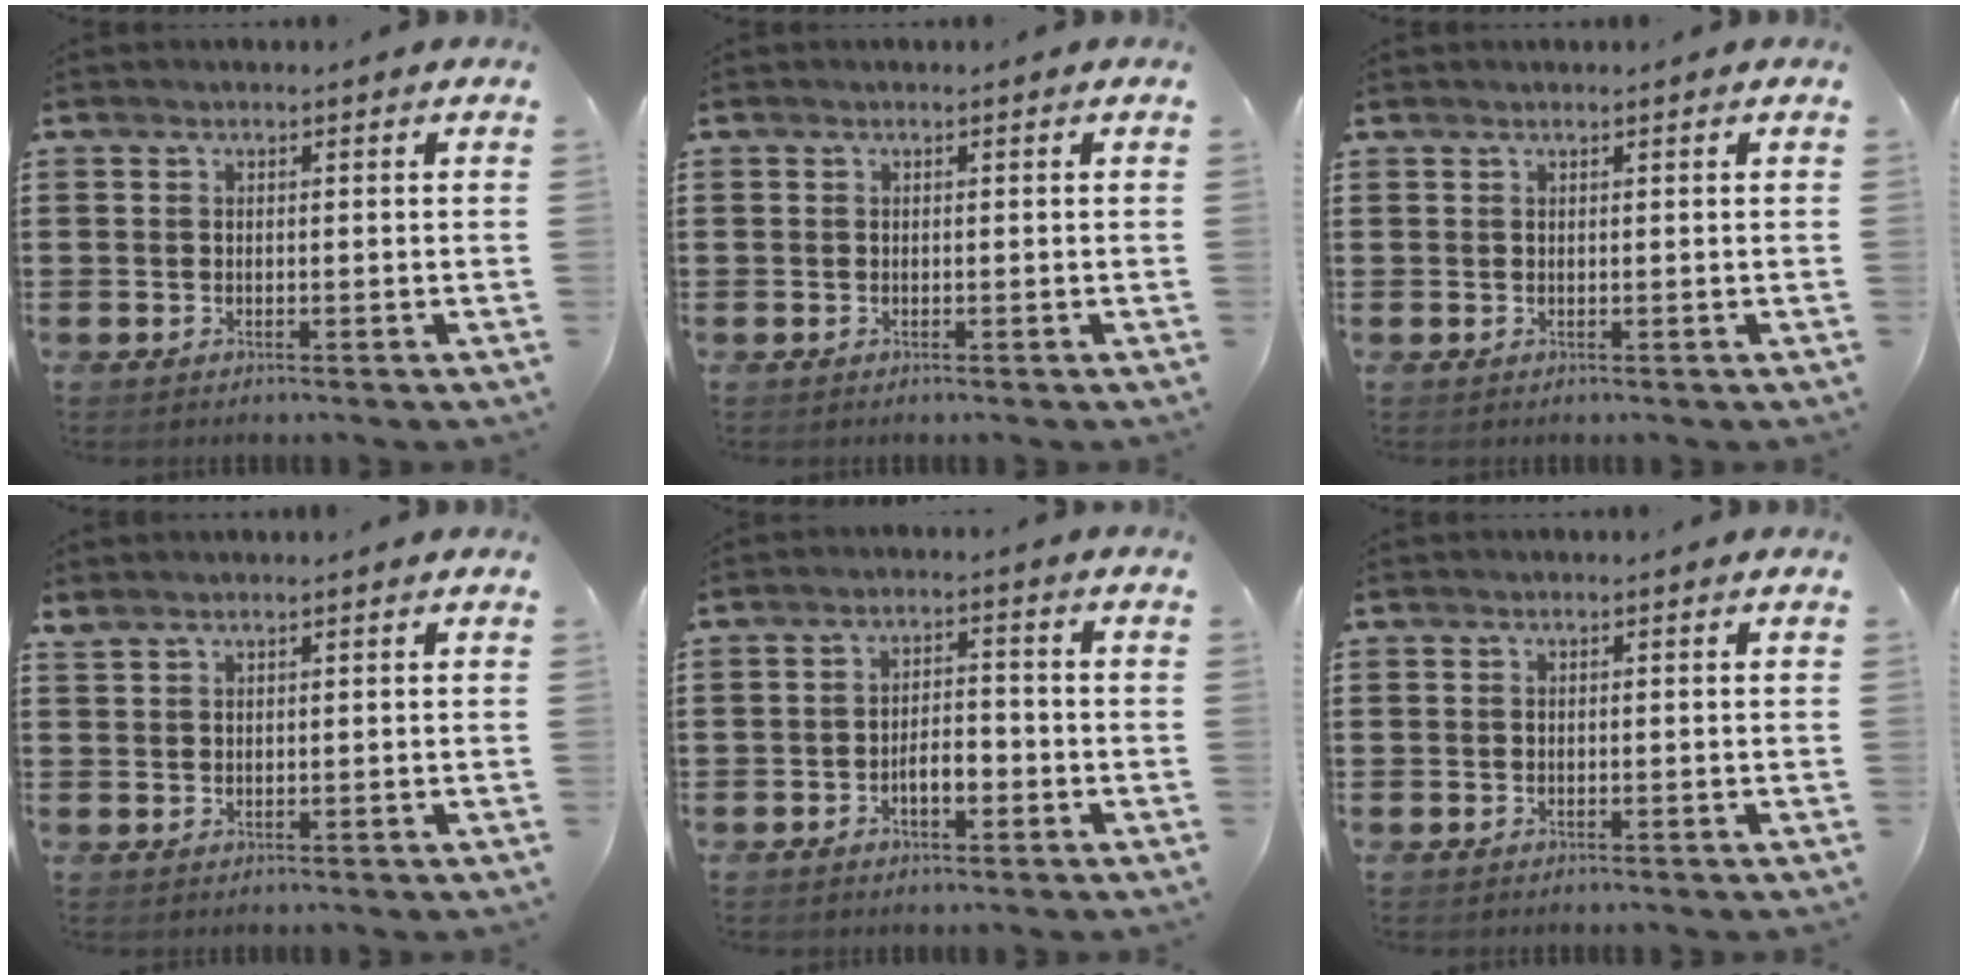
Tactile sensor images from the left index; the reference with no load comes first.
{"total": 0.0}
{"total": 0.0}
{"total": 1.0, "force": [1.0, 0.1, 0.3], "torque": [-0.007, 0.000, 0.020]}
{"total": 4.0, "force": [-1.7, 1.7, 3.1], "torque": [-0.055, 0.009, -0.034]}
{"total": 0.0}